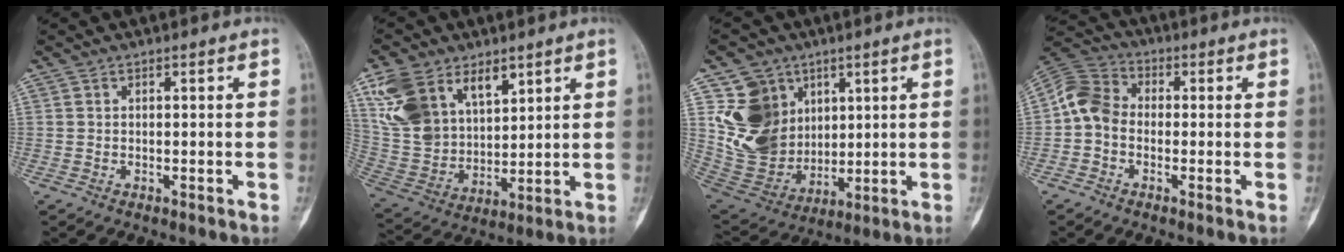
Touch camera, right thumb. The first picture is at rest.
{"total": 16.6, "force": [8.7, 10.5, 9.4], "torque": [-0.162, -0.025, 0.187]}
{"total": 16.2, "force": [5.9, 13.5, 6.6], "torque": [-0.094, -0.019, 0.134]}
{"total": 8.0, "force": [-0.9, 6.4, 4.7], "torque": [-0.077, 0.025, -0.036]}